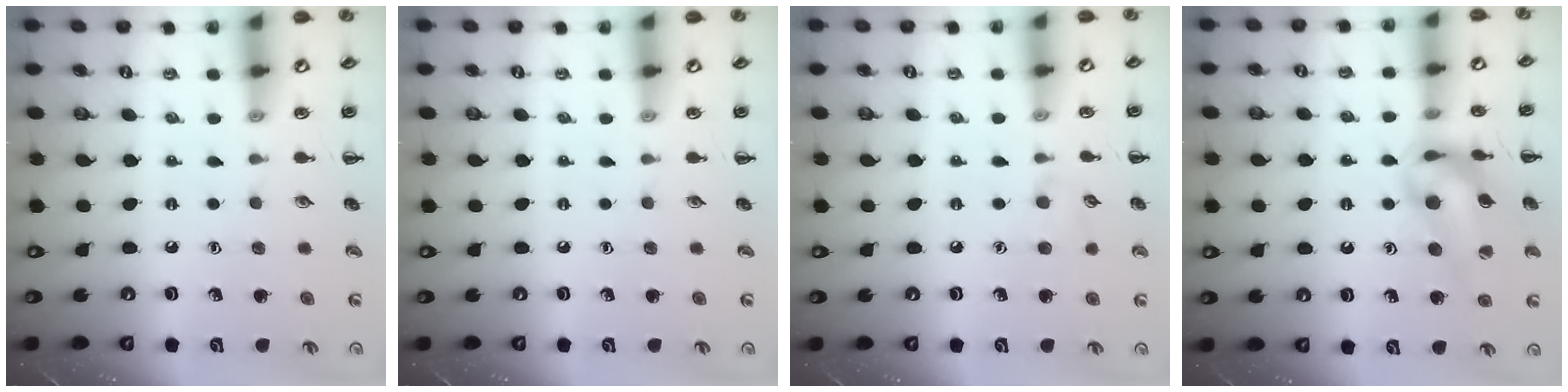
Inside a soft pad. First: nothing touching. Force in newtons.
{"total": 0.0}
{"total": 4.1, "press": 3.7, "slide": 1.6}
{"total": 13.1, "press": 12.5, "slide": 4.0}